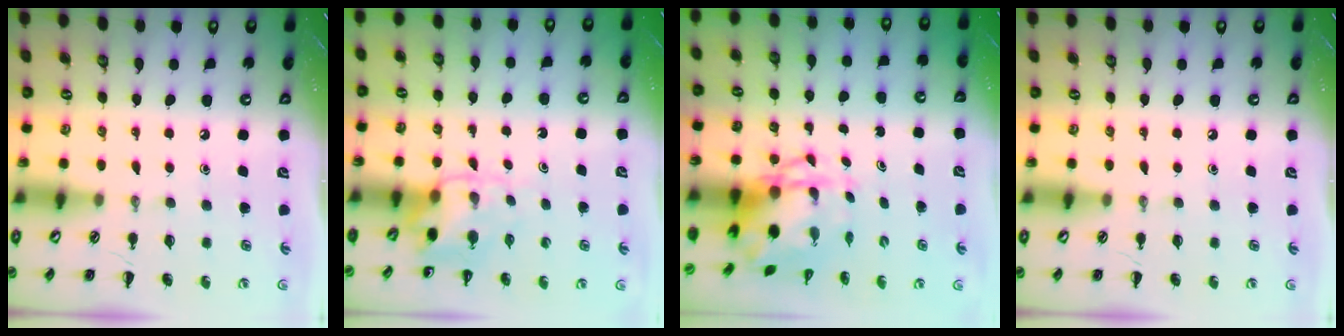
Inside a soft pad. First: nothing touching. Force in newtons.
{"total": 5.1, "press": 5.0, "slide": 0.9}
{"total": 4.4, "press": 4.3, "slide": 1.1}
{"total": 0.0}